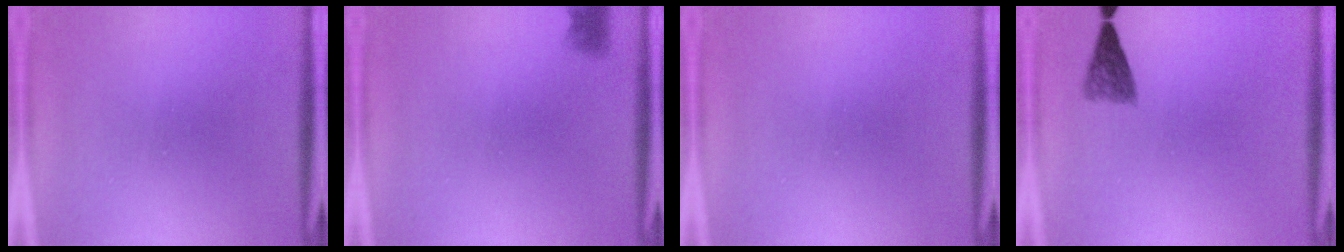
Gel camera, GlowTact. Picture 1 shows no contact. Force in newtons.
{"total": 1.2}
{"total": 0.0}
{"total": 2.9}